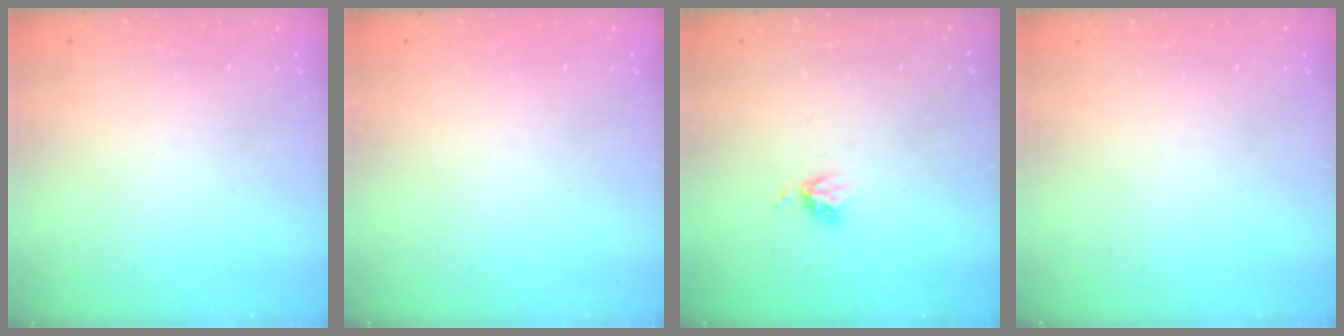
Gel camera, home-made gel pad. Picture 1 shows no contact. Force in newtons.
{"total": 0.0}
{"total": 3.7, "press": 3.7, "slide": 0.5}
{"total": 0.0}